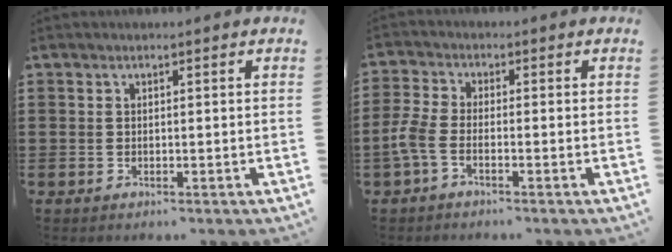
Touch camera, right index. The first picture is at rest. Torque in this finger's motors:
{"motor_torque": [1.09, 1.05, 0.43, 0.11]}